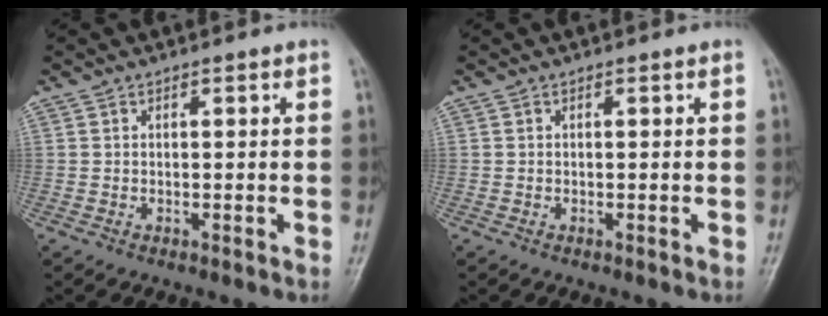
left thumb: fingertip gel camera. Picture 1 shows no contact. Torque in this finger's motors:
{"motor_torque": [0.00, 0.00, 0.00, 0.00, 0.00]}